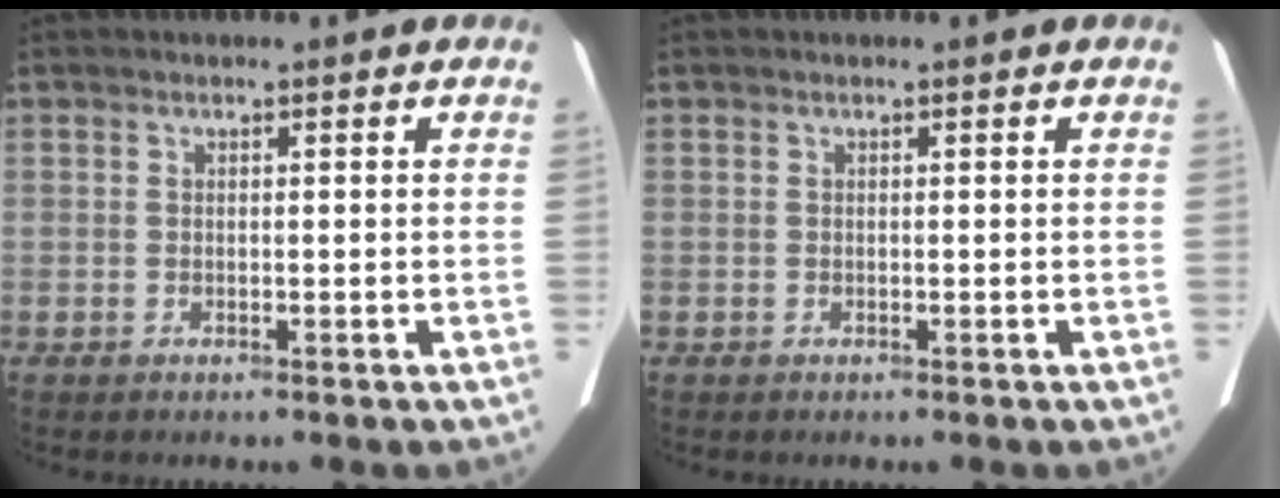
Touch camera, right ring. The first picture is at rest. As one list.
[{"total": 0.0}]